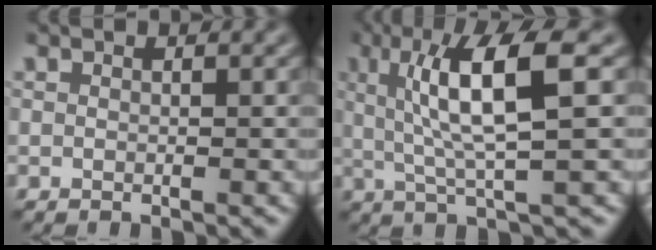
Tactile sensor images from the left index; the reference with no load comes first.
{"total": 7.1, "force": [1.0, 1.2, 6.9], "torque": [-0.116, 0.009, 0.024]}